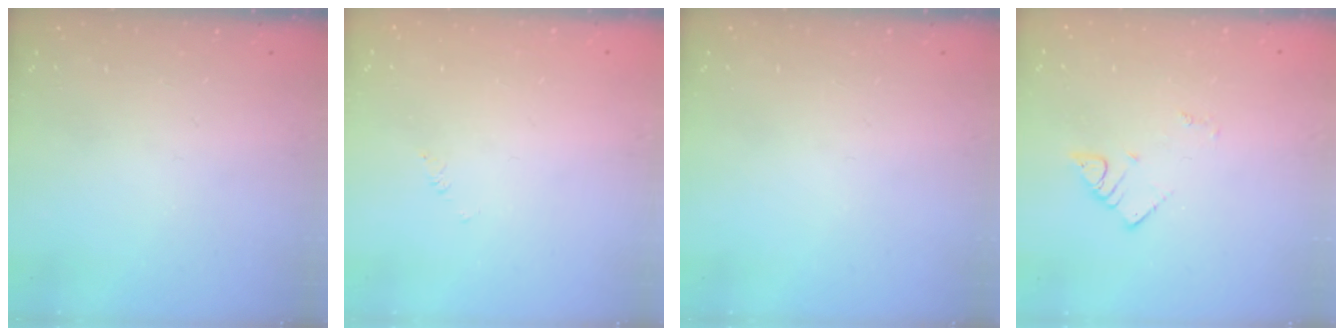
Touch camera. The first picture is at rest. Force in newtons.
{"total": 1.7, "press": 1.7, "slide": 0.3}
{"total": 0.0}
{"total": 2.7, "press": 2.7, "slide": 0.4}